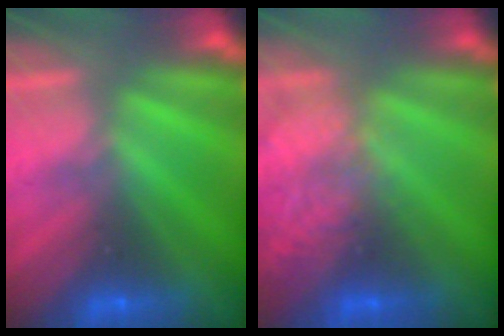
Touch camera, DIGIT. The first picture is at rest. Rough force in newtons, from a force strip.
{"total": 2.1}